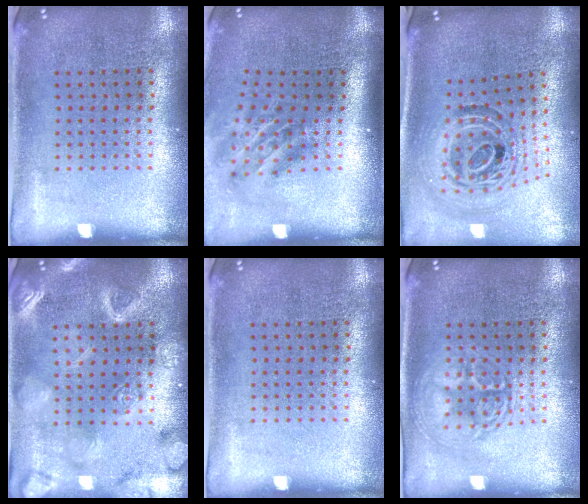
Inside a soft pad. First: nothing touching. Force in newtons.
{"total": 1.9, "press": 1.2, "slide": 1.5}
{"total": 1.6, "press": 1.3, "slide": 0.9}
{"total": 3.1, "press": 3.1, "slide": 0.2}
{"total": 0.0}
{"total": 2.9, "press": 2.9, "slide": 0.4}